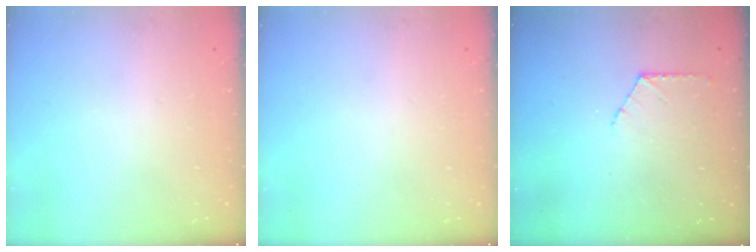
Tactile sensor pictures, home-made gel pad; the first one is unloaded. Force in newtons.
{"total": 0.0}
{"total": 6.7, "press": 6.7, "slide": 0.6}